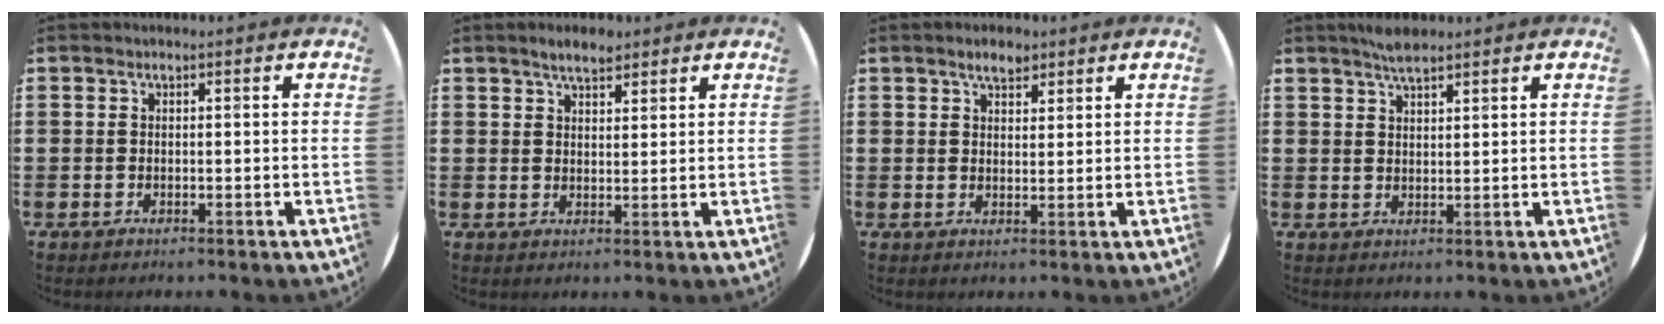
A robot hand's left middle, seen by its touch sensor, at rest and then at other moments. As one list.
[{"total": 3.3, "force": [2.8, 1.1, 1.4], "torque": [-0.022, 0.001, 0.049]}, {"total": 2.9, "force": [2.3, 1.3, 1.2], "torque": [-0.017, 0.002, 0.041]}, {"total": 3.0, "force": [2.6, 0.6, 1.3], "torque": [-0.028, 0.004, 0.047]}]